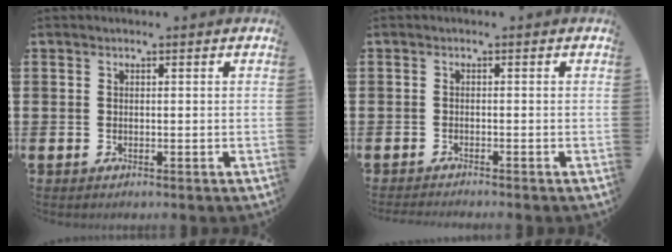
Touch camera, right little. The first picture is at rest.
{"total": 0.8, "force": [-0.8, -0.1, 0.1], "torque": [-0.002, -0.001, -0.016]}